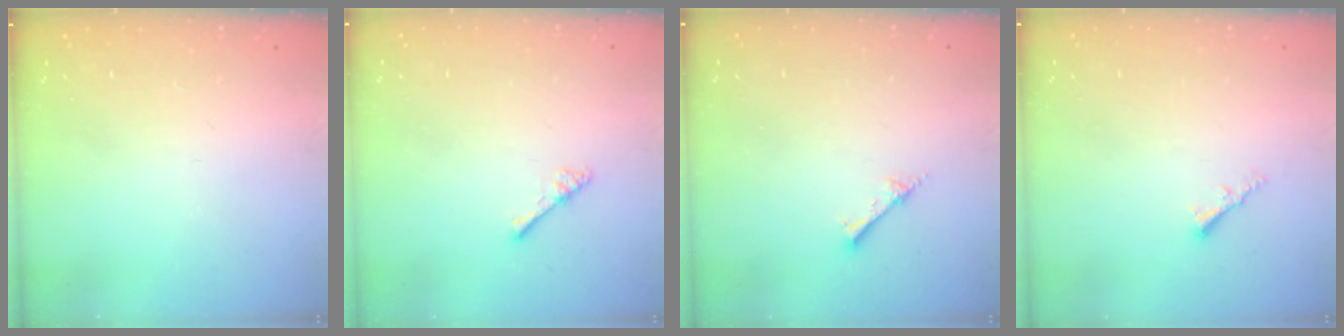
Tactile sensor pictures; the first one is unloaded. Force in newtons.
{"total": 2.5, "press": 2.5, "slide": 0.4}
{"total": 2.0, "press": 2.0, "slide": 0.2}
{"total": 2.2, "press": 2.2, "slide": 0.4}